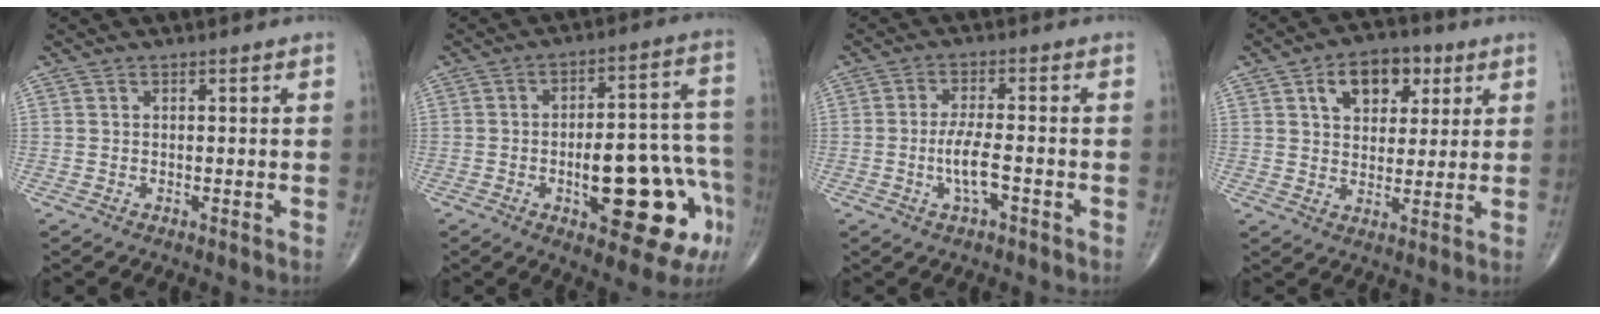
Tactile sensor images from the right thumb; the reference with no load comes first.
{"total": 20.6, "force": [-6.9, 8.1, 17.6], "torque": [-0.188, 0.051, -0.076]}
{"total": 5.3, "force": [-1.7, 1.5, 4.8], "torque": [-0.099, 0.010, -0.032]}
{"total": 10.6, "force": [4.4, 7.0, 6.8], "torque": [-0.066, -0.005, 0.065]}